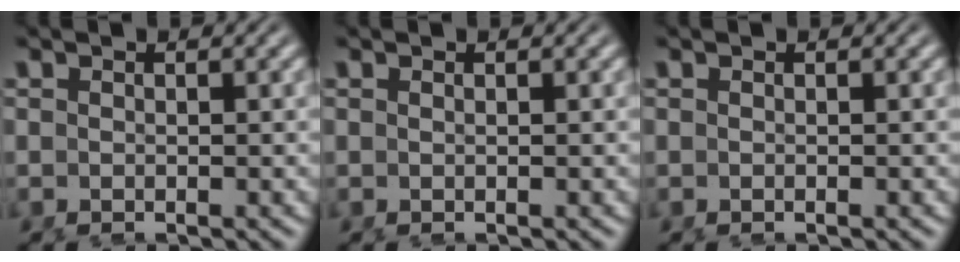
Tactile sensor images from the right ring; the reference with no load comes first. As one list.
[{"total": 0.5, "force": [0.0, -0.5, 0.1], "torque": [-0.002, -0.006, 0.003]}, {"total": 0.0}]